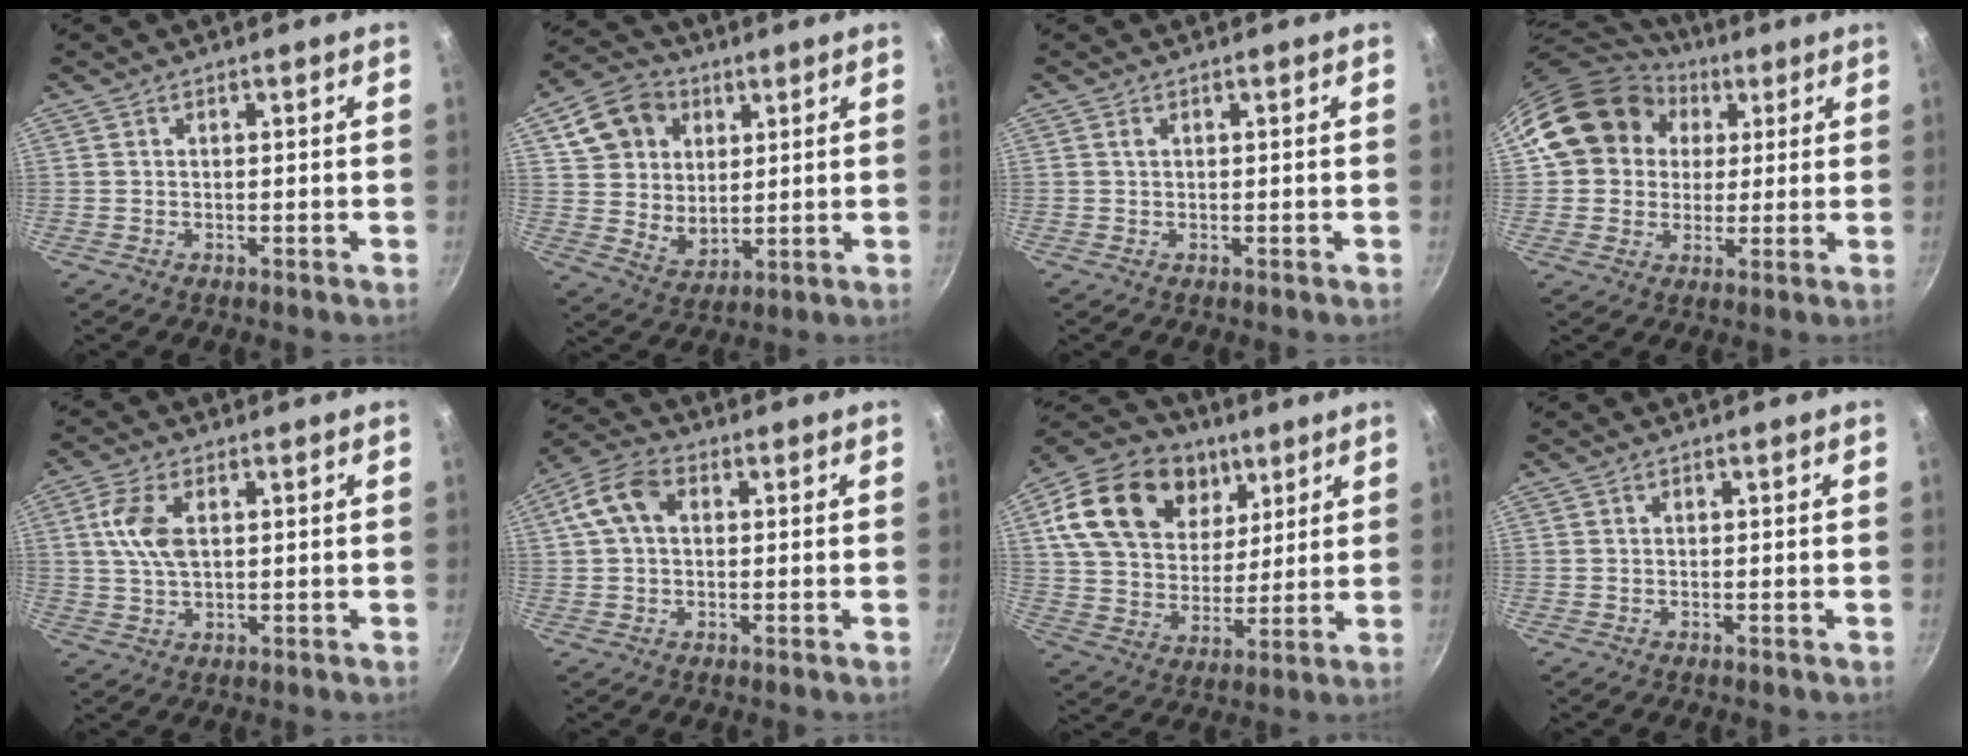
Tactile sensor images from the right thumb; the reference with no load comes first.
{"total": 13.1, "force": [4.9, 10.5, 6.1], "torque": [-0.081, -0.010, 0.091]}
{"total": 0.6, "force": [0.2, 0.4, 0.4], "torque": [-0.006, -0.001, 0.004]}
{"total": 15.4, "force": [4.6, 13.2, 6.3], "torque": [-0.082, 0.017, 0.073]}
{"total": 7.5, "force": [1.6, 4.1, 6.1], "torque": [-0.118, 0.005, 0.030]}
{"total": 8.3, "force": [1.6, 5.8, 5.8], "torque": [-0.108, 0.021, 0.017]}
{"total": 22.2, "force": [9.2, 15.8, 12.5], "torque": [-0.205, -0.016, 0.159]}
{"total": 0.0}